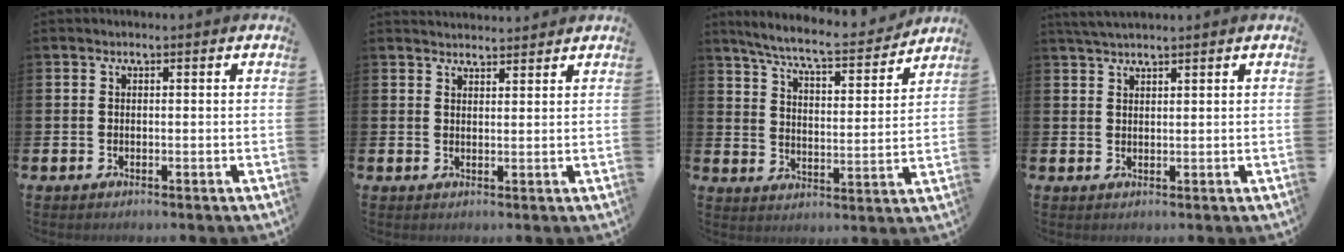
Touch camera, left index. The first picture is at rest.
{"total": 2.4, "force": [2.4, 0.4, 0.0], "torque": [-0.007, -0.011, 0.044]}
{"total": 7.2, "force": [6.5, 0.6, 2.9], "torque": [-0.080, -0.046, 0.109]}
{"total": 2.4, "force": [2.3, 0.2, 0.7], "torque": [-0.020, -0.002, 0.043]}